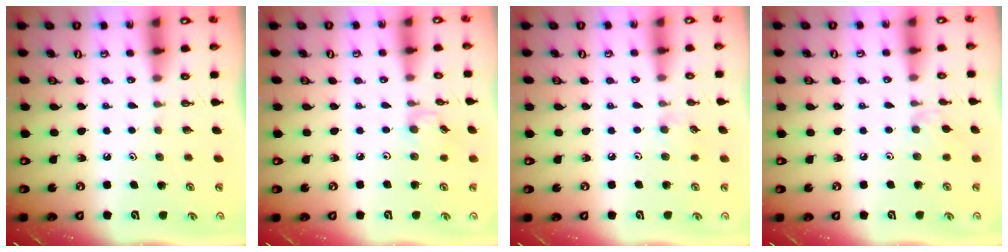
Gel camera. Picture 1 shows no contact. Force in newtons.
{"total": 2.7, "press": 2.7, "slide": 0.5}
{"total": 6.1, "press": 6.0, "slide": 0.6}
{"total": 5.2, "press": 5.2, "slide": 0.8}